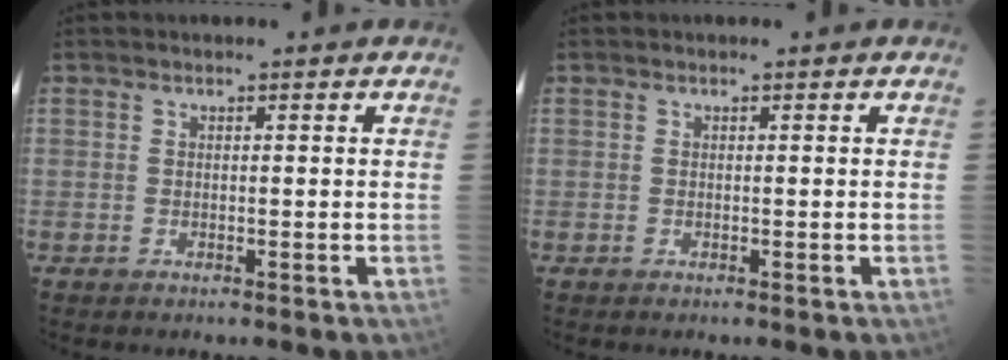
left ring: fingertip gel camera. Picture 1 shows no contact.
{"total": 0.0}